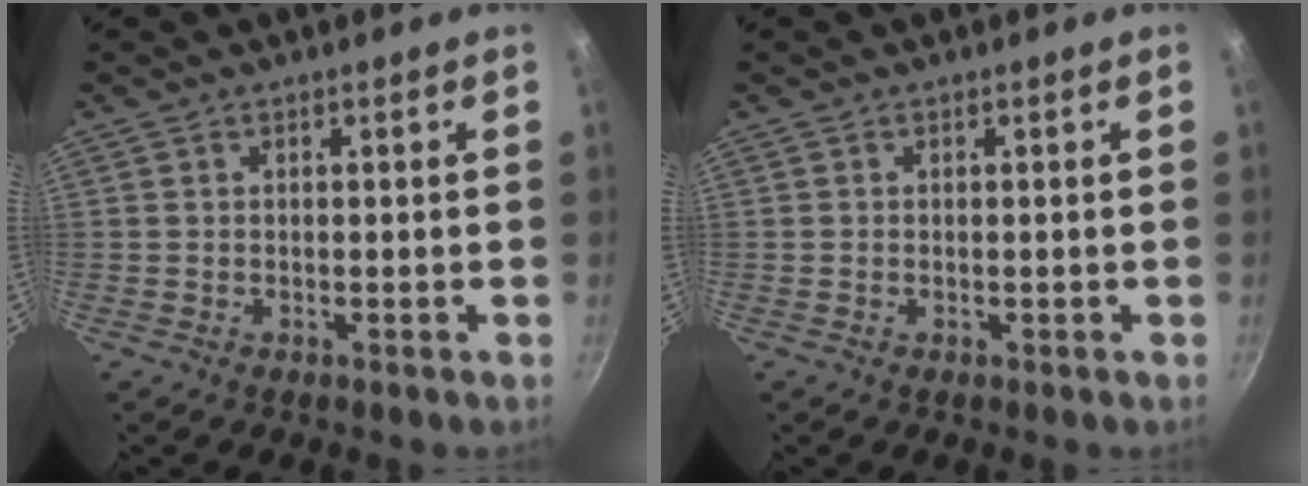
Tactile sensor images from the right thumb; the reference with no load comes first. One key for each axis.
{"total": 0.0}